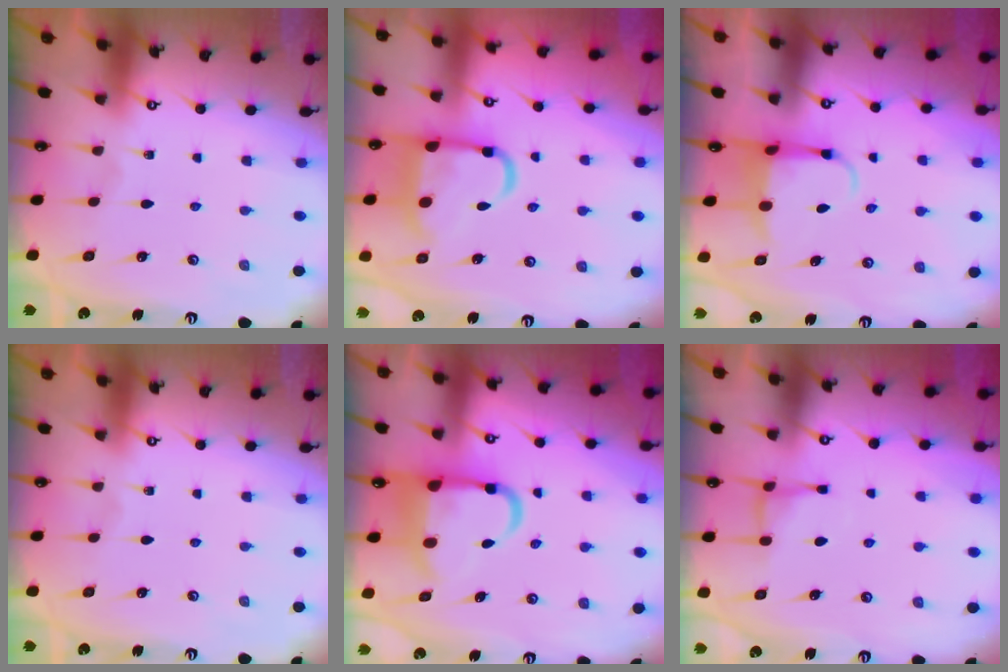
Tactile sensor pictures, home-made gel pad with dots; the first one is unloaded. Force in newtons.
{"total": 12.6, "press": 12.5, "slide": 1.5}
{"total": 4.1, "press": 4.0, "slide": 1.1}
{"total": 0.0}
{"total": 9.8, "press": 9.5, "slide": 2.2}
{"total": 5.4, "press": 5.3, "slide": 0.7}